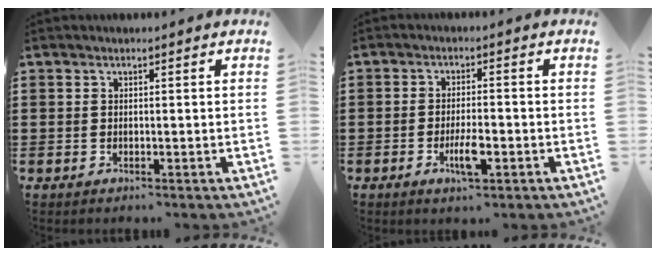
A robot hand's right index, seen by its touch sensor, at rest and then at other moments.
{"total": 4.6, "force": [-1.8, 1.3, 4.1], "torque": [-0.080, 0.000, -0.035]}